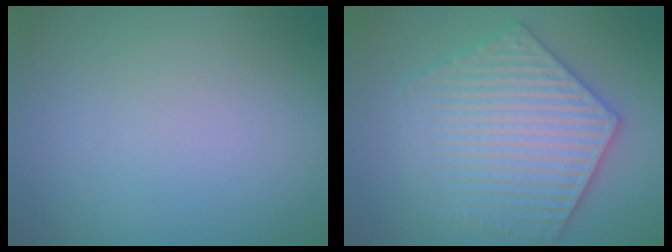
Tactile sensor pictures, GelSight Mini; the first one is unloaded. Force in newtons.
{"total": 6.1, "press": 6.1, "slide": 1.0}